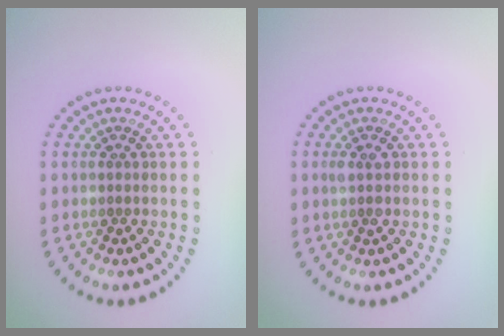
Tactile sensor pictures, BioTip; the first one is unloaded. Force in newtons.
{"total": 1.2, "press": 1.1, "slide": 0.2}